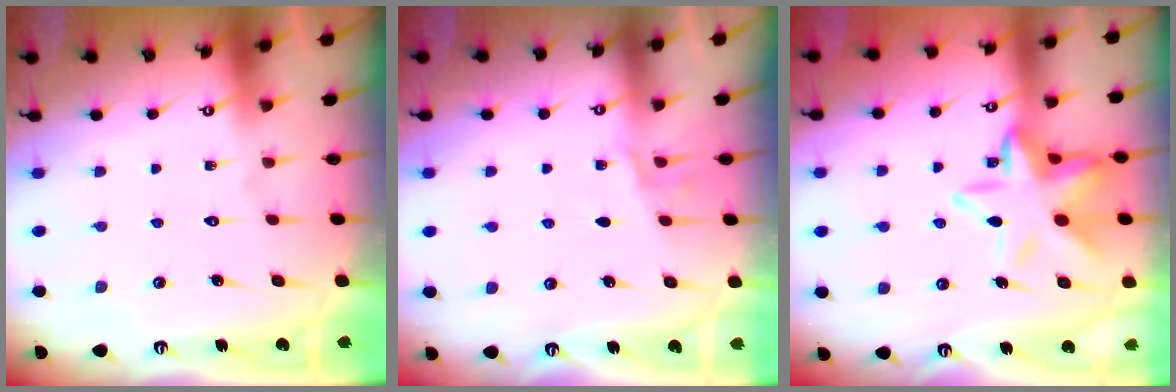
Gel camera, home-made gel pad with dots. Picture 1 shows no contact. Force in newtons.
{"total": 5.1, "press": 4.2, "slide": 2.8}
{"total": 14.2, "press": 14.1, "slide": 1.6}